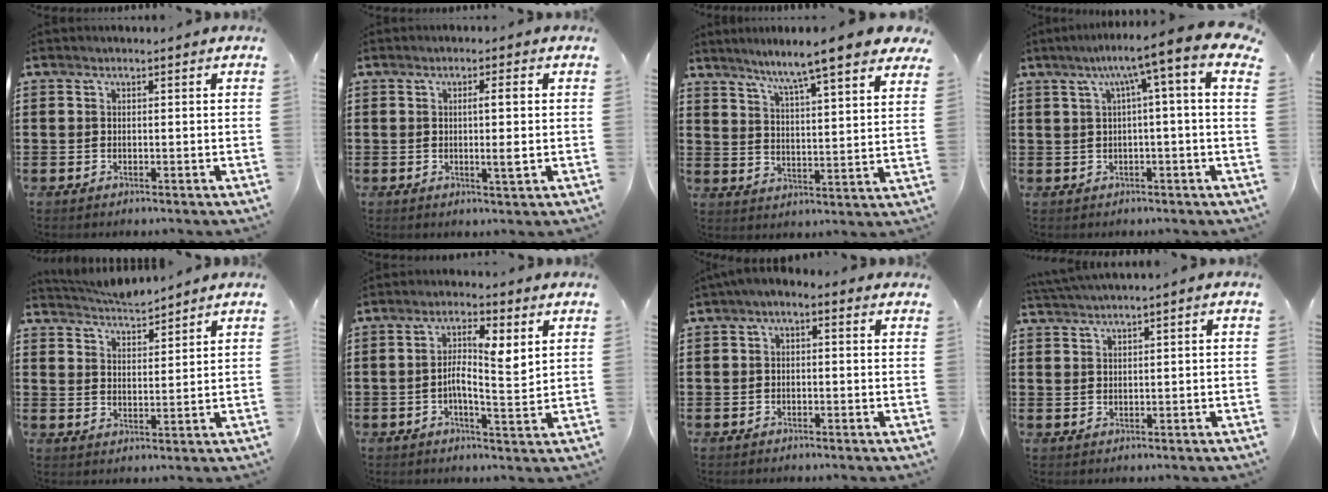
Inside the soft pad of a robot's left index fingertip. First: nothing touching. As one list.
[{"total": 4.4, "force": [0.2, 0.1, 4.4], "torque": [-0.067, -0.006, -0.003]}, {"total": 7.0, "force": [6.0, -0.8, 3.3], "torque": [-0.083, -0.041, 0.094]}, {"total": 6.5, "force": [1.2, -0.3, 6.4], "torque": [-0.126, -0.014, 0.009]}, {"total": 4.3, "force": [4.2, 0.3, 0.5], "torque": [-0.024, -0.015, 0.077]}, {"total": 5.7, "force": [1.1, 1.2, 5.5], "torque": [-0.099, 0.000, 0.013]}, {"total": 1.4, "force": [-1.3, 0.4, 0.6], "torque": [-0.019, 0.001, -0.030]}, {"total": 1.4, "force": [1.2, -0.4, 0.6], "torque": [-0.011, -0.002, 0.024]}]